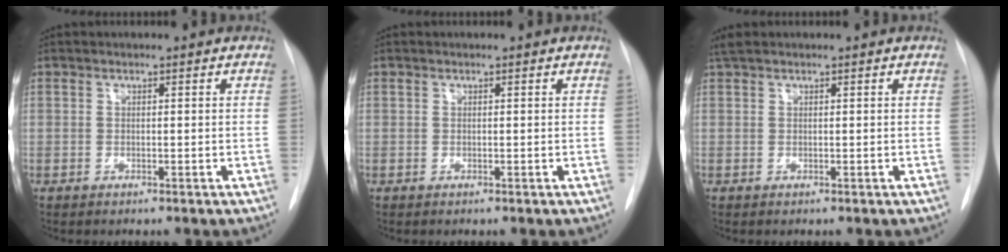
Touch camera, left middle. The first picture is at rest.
{"total": 0.0}
{"total": 1.4, "force": [1.2, 0.3, 0.7], "torque": [-0.019, 0.020, 0.025]}